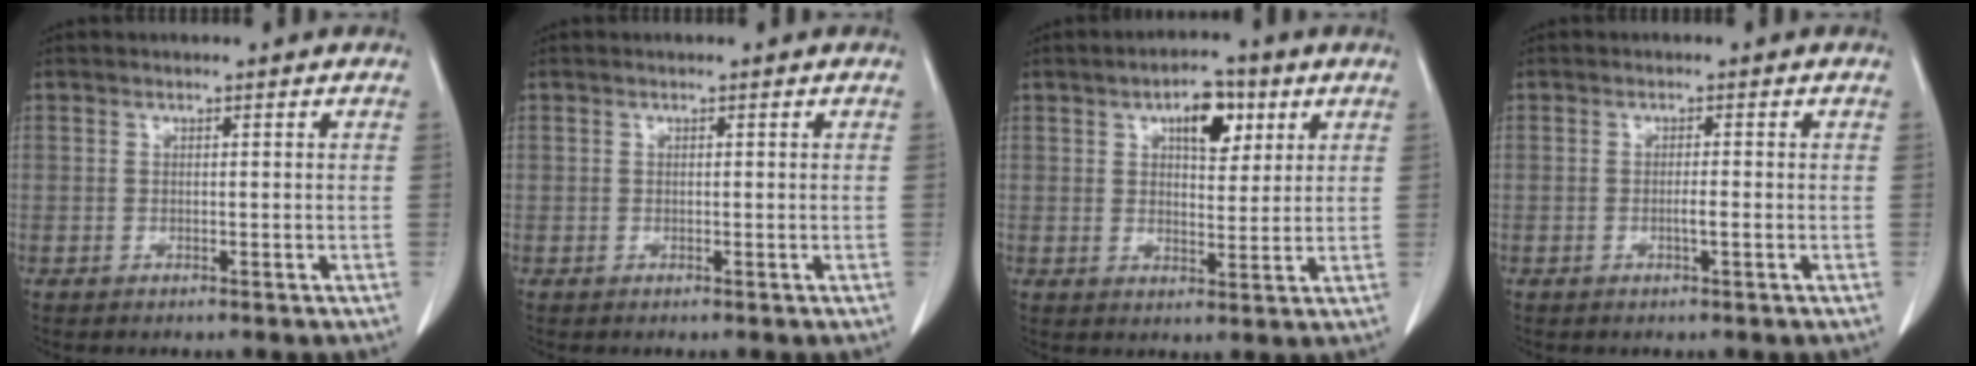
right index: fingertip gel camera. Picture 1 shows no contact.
{"total": 0.0}
{"total": 6.9, "force": [3.2, 3.1, 5.3], "torque": [-0.080, 0.009, 0.048]}
{"total": 1.3, "force": [-0.4, 0.0, 1.2], "torque": [-0.025, -0.001, -0.006]}